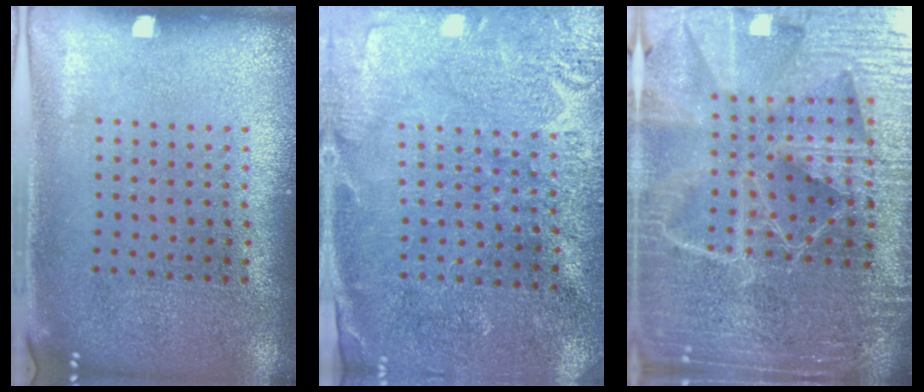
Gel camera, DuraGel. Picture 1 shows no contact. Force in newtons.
{"total": 2.7, "press": 2.7, "slide": 0.2}
{"total": 6.3, "press": 5.5, "slide": 3.2}